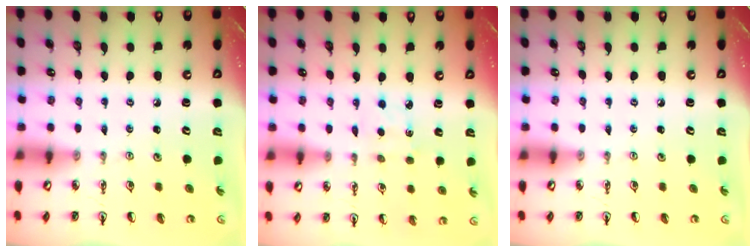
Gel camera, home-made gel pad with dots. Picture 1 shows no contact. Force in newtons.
{"total": 2.7, "press": 2.6, "slide": 0.3}
{"total": 0.0}